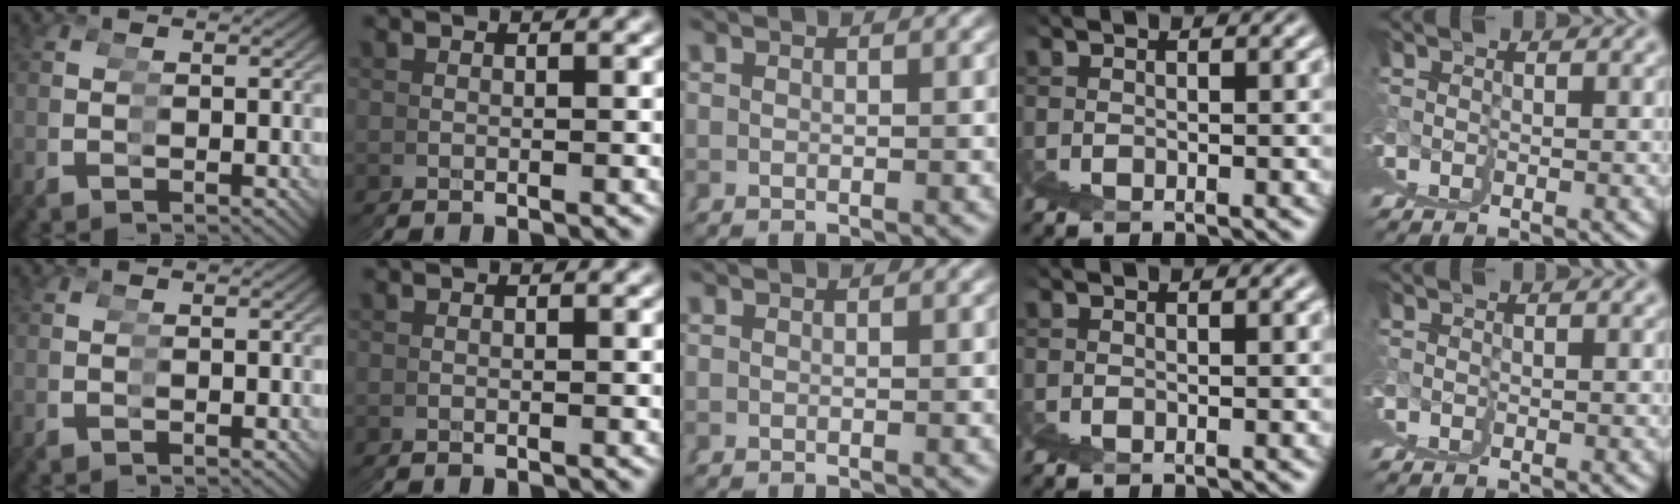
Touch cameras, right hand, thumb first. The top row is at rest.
{}